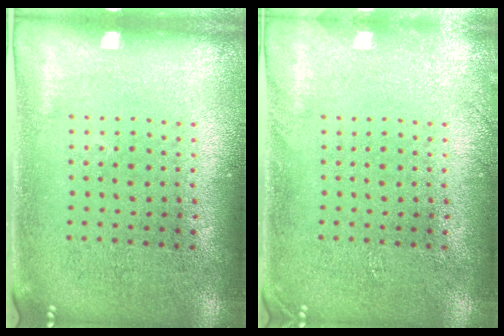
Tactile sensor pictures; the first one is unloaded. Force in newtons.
{"total": 0.9, "press": 0.8, "slide": 0.2}